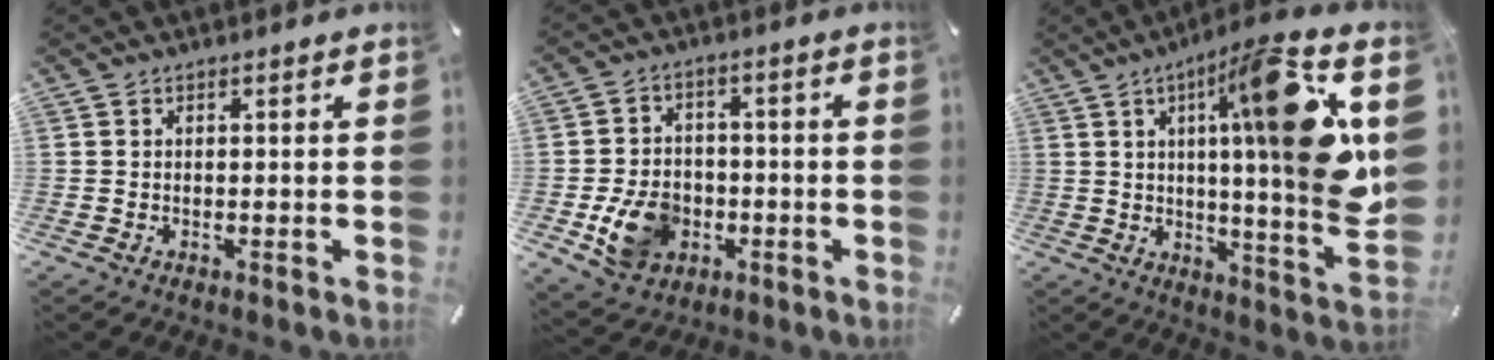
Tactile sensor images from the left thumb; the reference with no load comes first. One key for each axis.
{"total": 11.1, "fx": -3.2, "fy": 8.9, "fz": 5.8, "tx": -0.118, "ty": 0.017, "tz": -0.054}
{"total": 22.0, "fx": 6.7, "fy": 3.1, "fz": 20.8, "tx": -0.296, "ty": -0.042, "tz": 0.082}